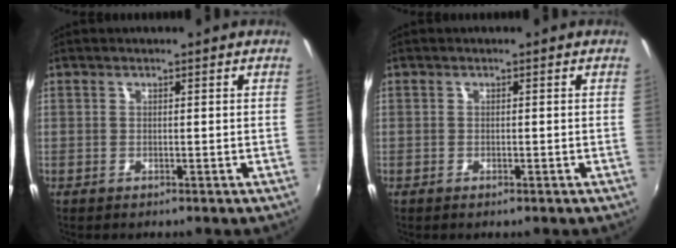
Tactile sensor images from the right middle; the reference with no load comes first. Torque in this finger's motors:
{"motor_torque": [-0.51, -0.14, 0.07, -0.01]}